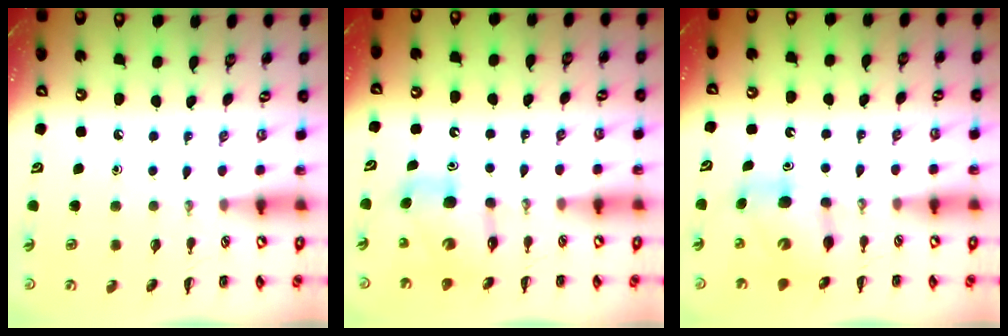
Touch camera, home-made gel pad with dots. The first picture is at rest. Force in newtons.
{"total": 7.1, "press": 7.1, "slide": 0.5}
{"total": 7.3, "press": 7.2, "slide": 0.4}